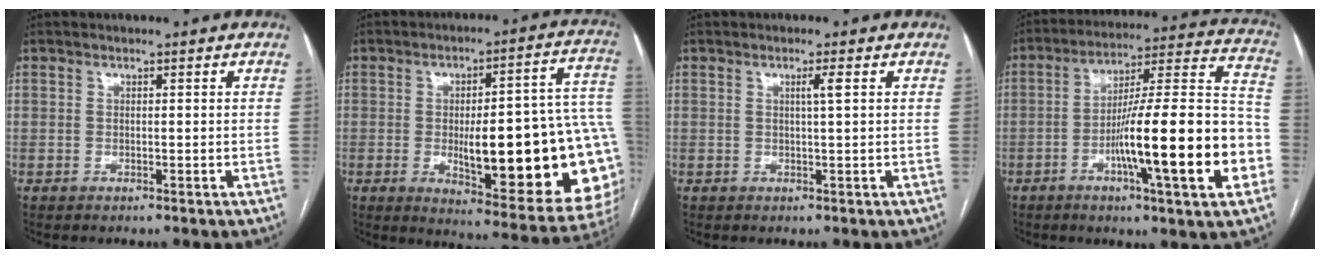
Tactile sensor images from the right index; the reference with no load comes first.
{"total": 26.9, "force": [-3.3, 5.9, 26.0], "torque": [-0.252, 0.017, -0.027]}
{"total": 1.5, "force": [0.5, -0.3, 1.4], "torque": [-0.023, 0.002, 0.010]}
{"total": 22.0, "force": [-6.6, 1.4, 21.0], "torque": [-0.284, 0.008, -0.098]}